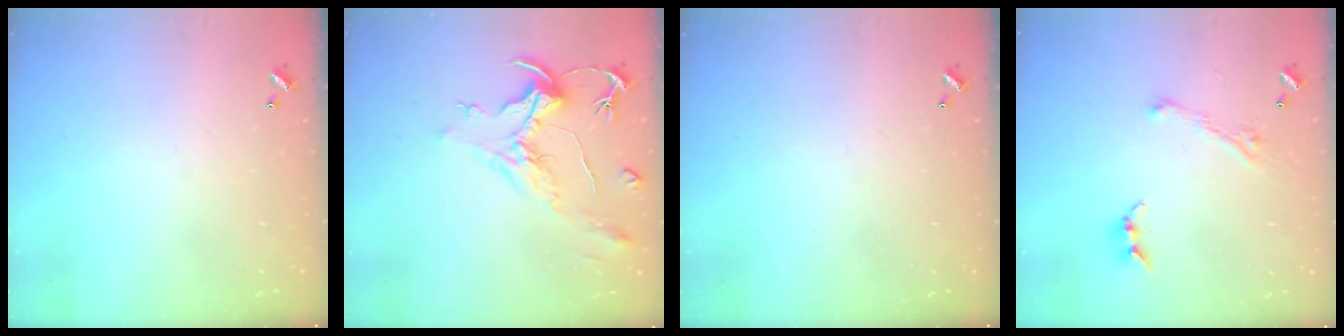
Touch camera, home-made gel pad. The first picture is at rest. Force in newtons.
{"total": 2.2, "press": 1.7, "slide": 1.4}
{"total": 0.0}
{"total": 3.7, "press": 3.6, "slide": 0.7}